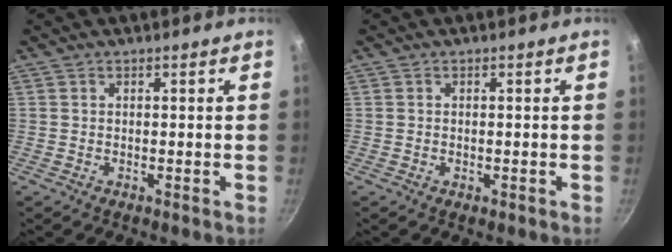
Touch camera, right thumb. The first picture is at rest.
{"total": 0.6, "force": [-0.2, 0.4, 0.4], "torque": [-0.004, 0.001, -0.003]}